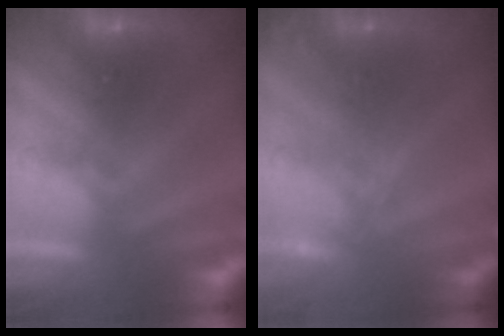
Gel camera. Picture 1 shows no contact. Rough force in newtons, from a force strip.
{"total": 1.6}